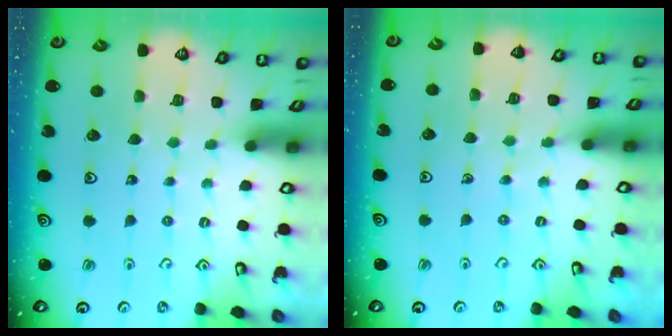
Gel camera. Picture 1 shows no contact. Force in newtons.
{"total": 4.7, "press": 4.6, "slide": 0.6}